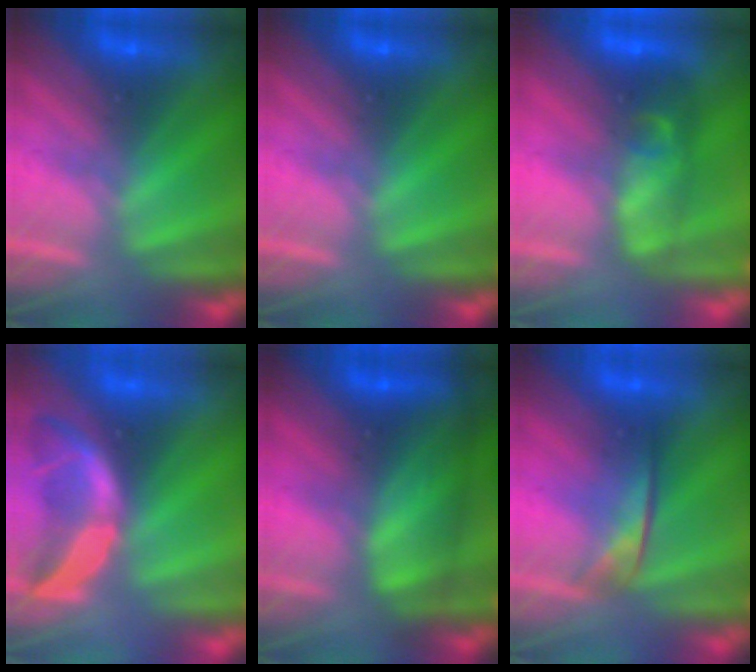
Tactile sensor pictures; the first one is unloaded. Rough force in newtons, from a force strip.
{"total": 0.0}
{"total": 8.0}
{"total": 1.8}
{"total": 7.3}
{"total": 1.8}